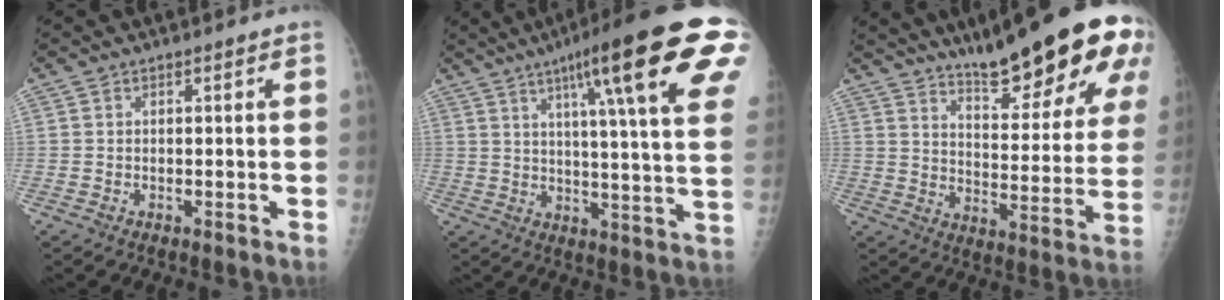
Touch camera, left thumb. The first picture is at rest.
{"total": 25.3, "force": [12.5, 3.5, 21.8], "torque": [-0.286, -0.019, 0.167]}
{"total": 24.2, "force": [16.2, 5.1, 17.2], "torque": [-0.215, -0.074, 0.235]}